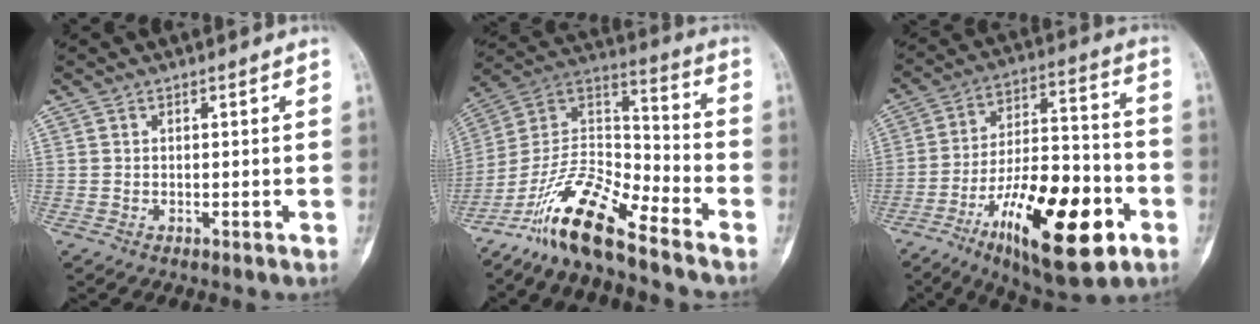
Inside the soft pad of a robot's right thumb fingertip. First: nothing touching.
{"total": 15.1, "force": [-11.8, 3.3, 8.8], "torque": [-0.164, 0.090, -0.226]}
{"total": 24.0, "force": [-10.2, 9.2, 19.7], "torque": [-0.319, 0.050, -0.159]}